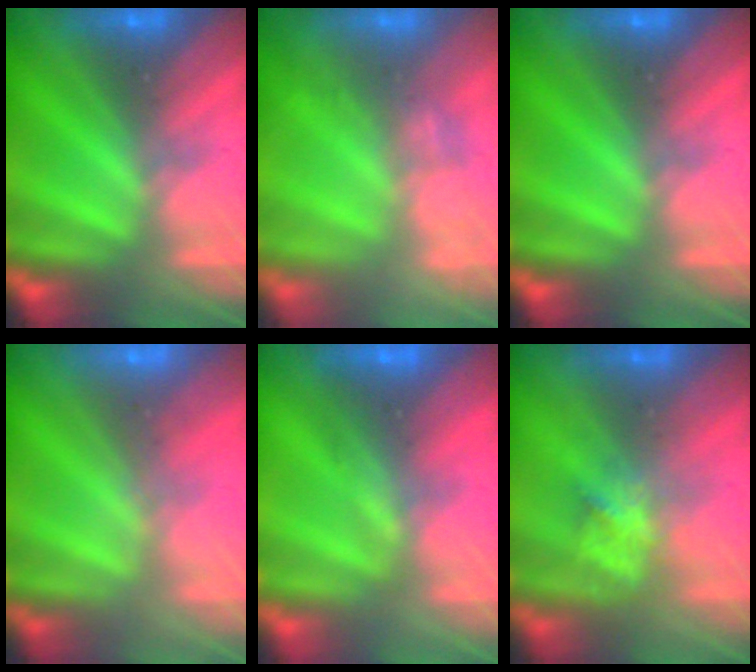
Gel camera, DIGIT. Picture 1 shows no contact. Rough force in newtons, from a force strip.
{"total": 2.7}
{"total": 0.0}
{"total": 1.6}
{"total": 1.7}
{"total": 2.8}